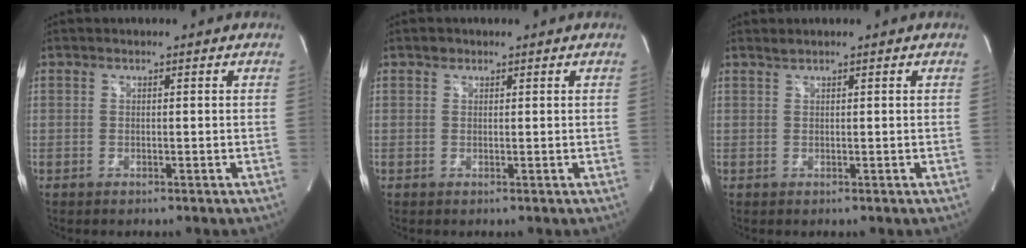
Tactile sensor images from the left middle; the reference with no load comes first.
{"total": 0.8, "force": [0.6, 0.6, 0.1], "torque": [0.000, 0.000, 0.007]}
{"total": 0.5, "force": [0.5, -0.2, 0.0], "torque": [-0.007, 0.002, 0.014]}